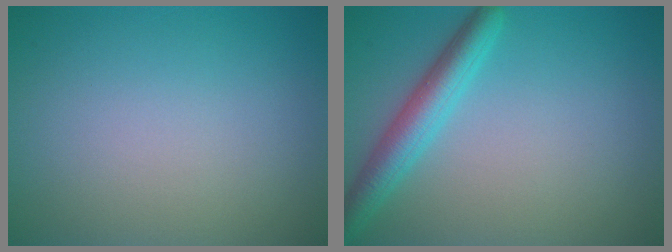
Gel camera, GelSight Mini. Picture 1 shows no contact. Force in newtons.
{"total": 3.8, "press": 3.8, "slide": 0.2}